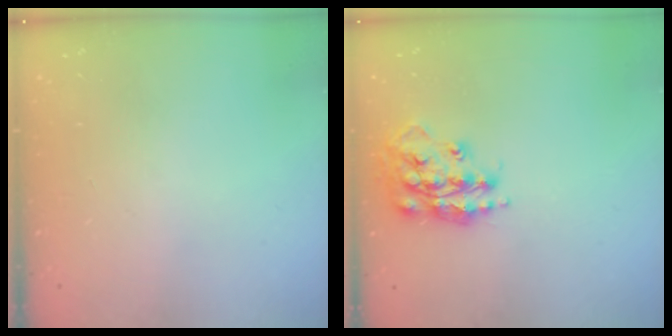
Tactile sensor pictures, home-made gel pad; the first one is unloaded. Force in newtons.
{"total": 15.5, "press": 15.4, "slide": 1.3}